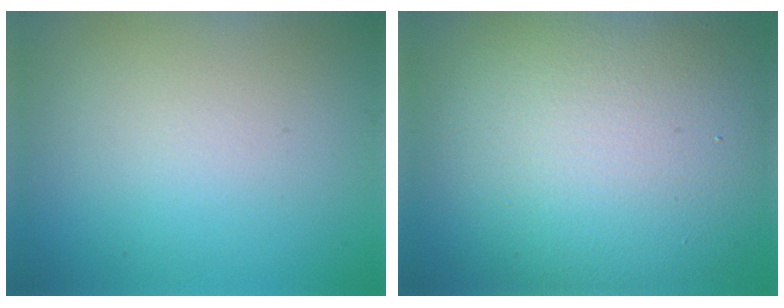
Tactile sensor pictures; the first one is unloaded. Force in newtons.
{"total": 15.1, "press": 15.1, "slide": 0.5}